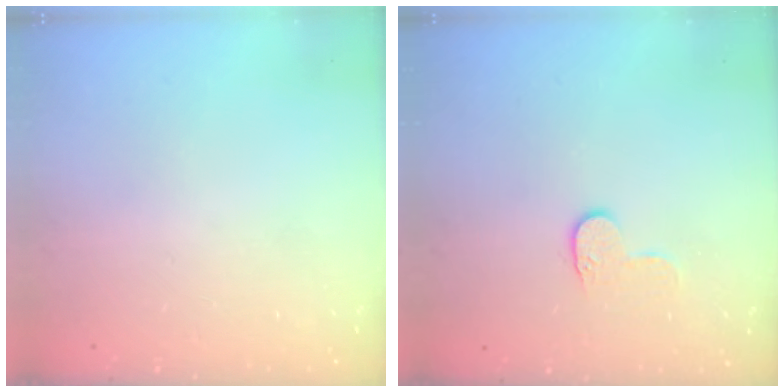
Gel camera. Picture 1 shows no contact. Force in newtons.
{"total": 4.6, "press": 4.6, "slide": 0.3}